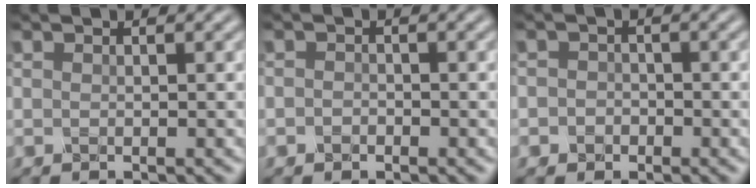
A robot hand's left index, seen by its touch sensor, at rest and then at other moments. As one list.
[{"total": 0.8, "force": [-0.4, 0.6, 0.3], "torque": [-0.006, -0.002, -0.009]}, {"total": 1.6, "force": [-0.4, 1.5, 0.4], "torque": [0.014, 0.003, -0.019]}]